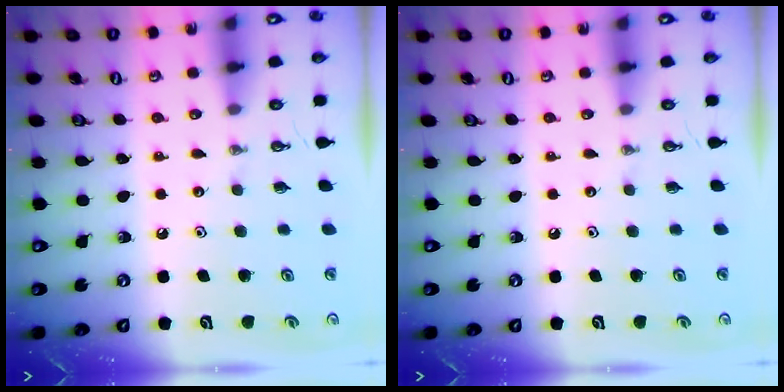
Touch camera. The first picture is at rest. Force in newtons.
{"total": 0.0}